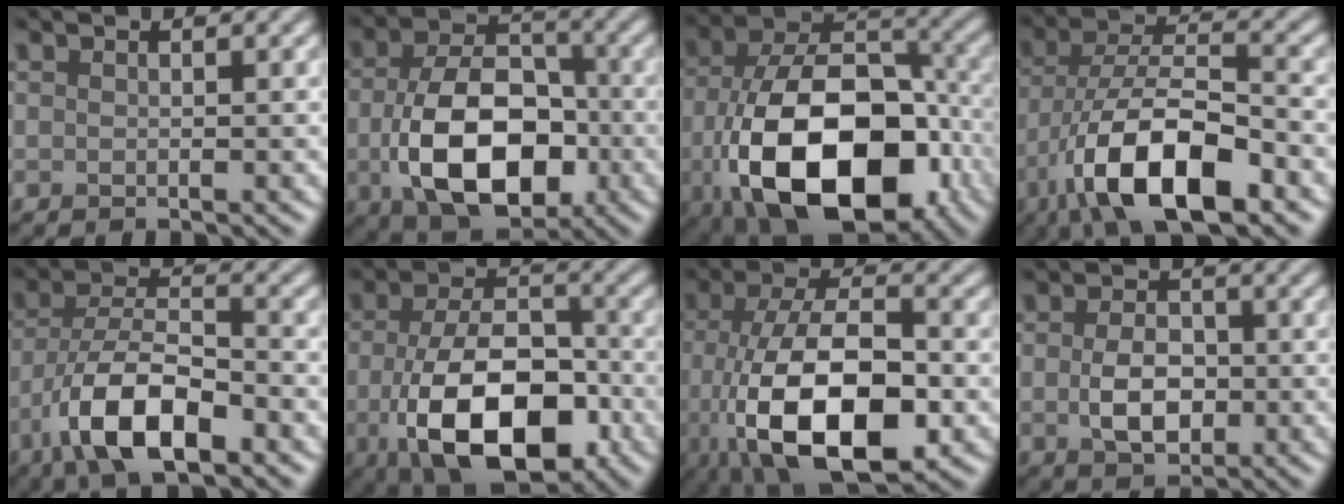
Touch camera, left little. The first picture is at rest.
{"total": 11.2, "force": [-2.3, 7.0, 8.4], "torque": [-0.164, -0.021, -0.032]}
{"total": 16.0, "force": [-5.1, 9.4, 11.9], "torque": [-0.205, -0.036, -0.075]}
{"total": 11.4, "force": [-5.7, 4.3, 8.9], "torque": [-0.167, -0.001, -0.106]}
{"total": 8.8, "force": [-4.5, 3.5, 6.7], "torque": [-0.128, 0.004, -0.091]}
{"total": 11.8, "force": [-3.6, 6.4, 9.3], "torque": [-0.175, -0.020, -0.060]}
{"total": 12.6, "force": [-3.7, 5.8, 10.5], "torque": [-0.199, -0.020, -0.066]}
{"total": 4.3, "force": [-0.7, 2.8, 3.2], "torque": [-0.063, -0.004, -0.013]}